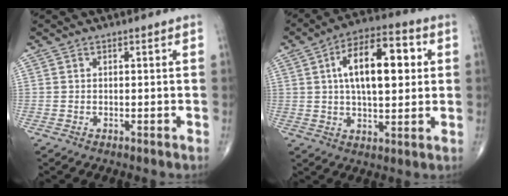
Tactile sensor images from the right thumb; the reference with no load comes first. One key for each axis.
{"total": 16.0, "fx": 3.2, "fy": 7.4, "fz": 13.8, "tx": -0.204, "ty": 0.014, "tz": 0.048}